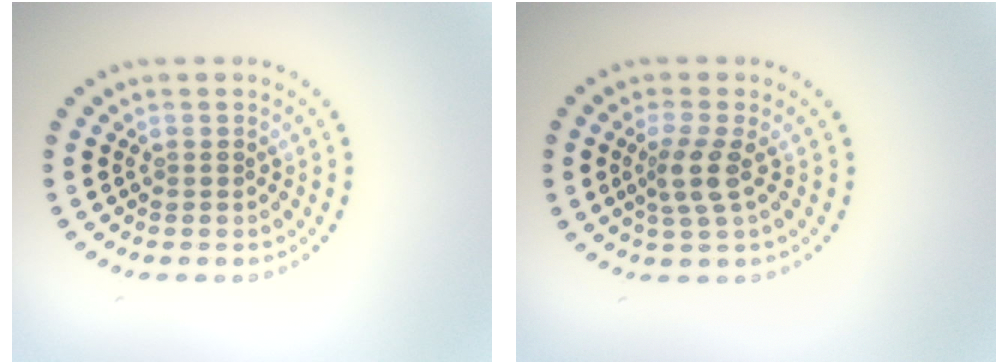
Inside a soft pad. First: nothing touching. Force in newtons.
{"total": 2.7, "press": 2.1, "slide": 1.7}